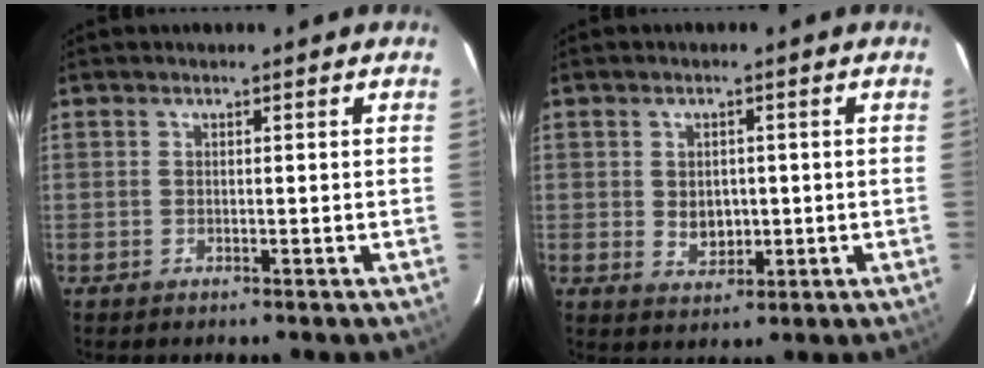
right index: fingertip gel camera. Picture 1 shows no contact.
{"total": 4.1, "force": [-0.1, 3.3, 2.5], "torque": [-0.041, 0.000, 0.006]}